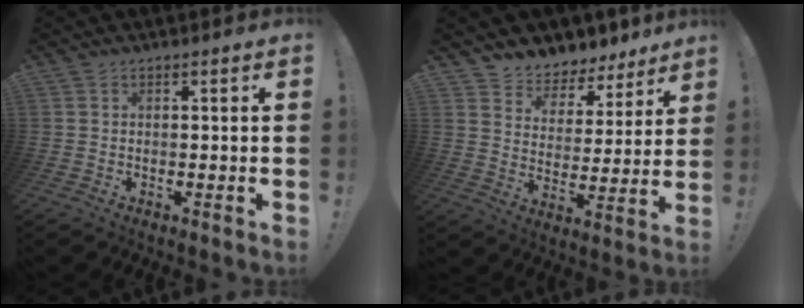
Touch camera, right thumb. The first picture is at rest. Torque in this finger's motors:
{"motor_torque": [0.09, 0.21, -0.24, 0.57, 0.00]}